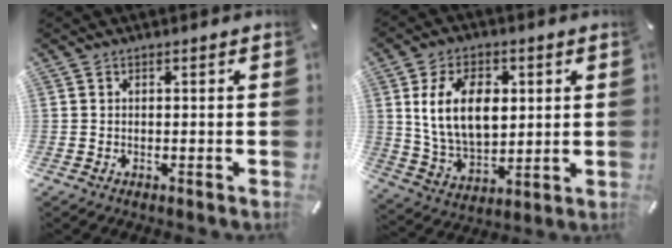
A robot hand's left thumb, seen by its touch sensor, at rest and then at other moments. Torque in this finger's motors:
{"motor_torque": [0.39, 0.89, 1.52, -1.28, 0.42]}